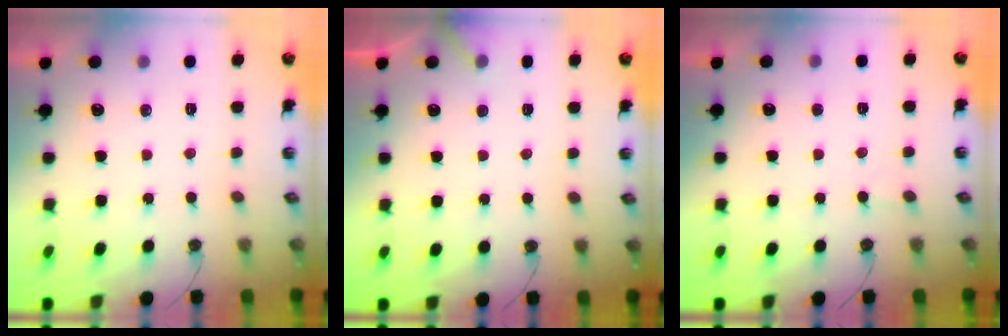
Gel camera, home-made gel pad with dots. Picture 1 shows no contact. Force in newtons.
{"total": 6.3, "press": 6.3, "slide": 0.4}
{"total": 4.9, "press": 4.9, "slide": 0.3}